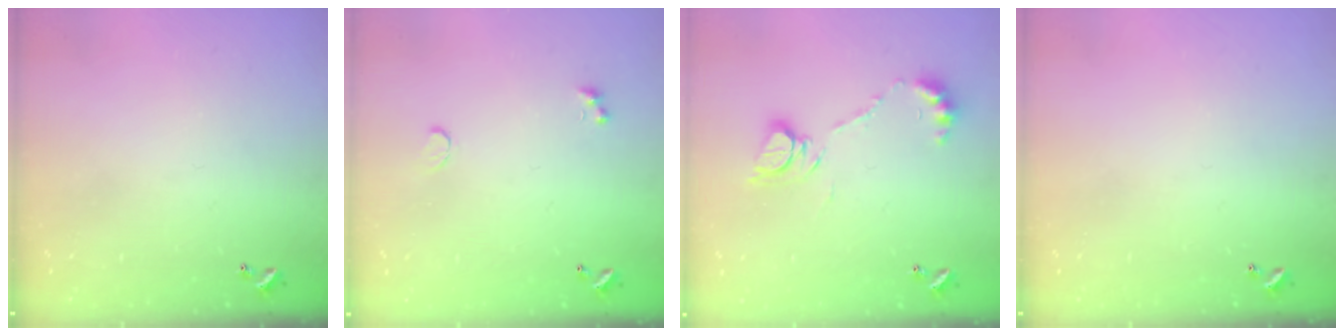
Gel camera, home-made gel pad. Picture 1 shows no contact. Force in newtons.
{"total": 0.6, "press": 0.4, "slide": 0.4}
{"total": 9.7, "press": 9.6, "slide": 0.9}
{"total": 0.0}